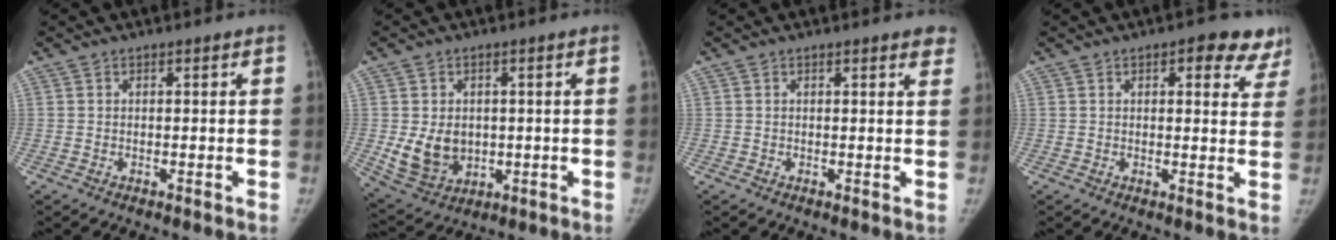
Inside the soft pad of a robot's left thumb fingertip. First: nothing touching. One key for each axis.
{"total": 9.1, "fx": -0.3, "fy": 7.0, "fz": 5.7, "tx": -0.081, "ty": -0.010, "tz": 0.015}
{"total": 2.5, "fx": 2.0, "fy": 0.7, "fz": 1.4, "tx": -0.004, "ty": -0.005, "tz": 0.015}
{"total": 8.9, "fx": 5.5, "fy": 3.9, "fz": 5.7, "tx": -0.026, "ty": -0.020, "tz": 0.055}